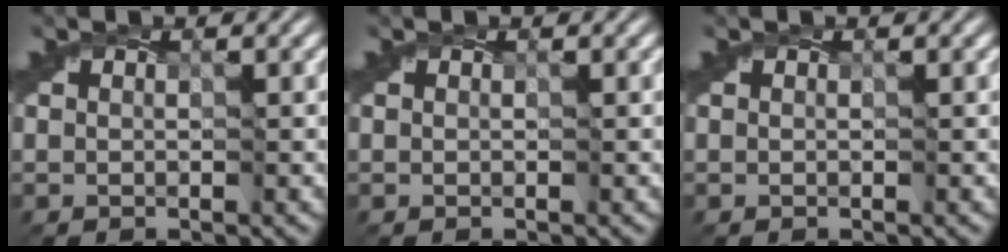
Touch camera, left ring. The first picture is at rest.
{"total": 0.0}
{"total": 0.0}